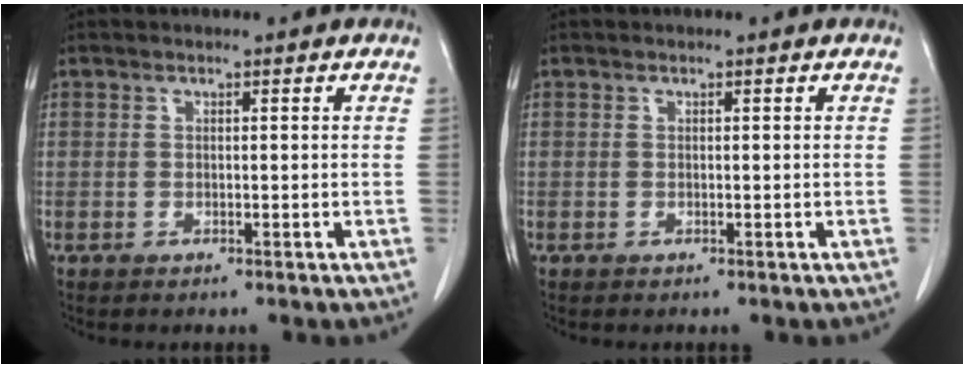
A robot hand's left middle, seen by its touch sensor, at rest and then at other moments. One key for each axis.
{"total": 0.0}